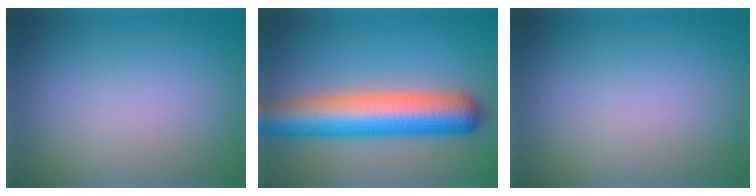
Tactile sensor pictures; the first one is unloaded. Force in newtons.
{"total": 9.3, "press": 9.3, "slide": 0.3}
{"total": 0.0}